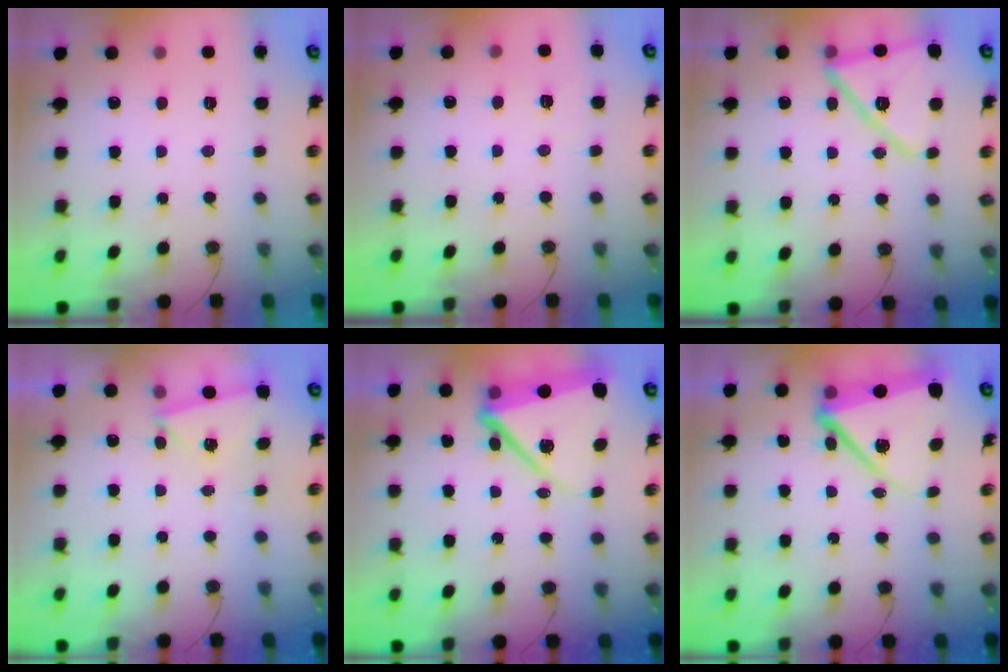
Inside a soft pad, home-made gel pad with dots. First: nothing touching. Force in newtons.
{"total": 2.4, "press": 2.2, "slide": 1.0}
{"total": 15.5, "press": 14.2, "slide": 6.4}
{"total": 2.6, "press": 1.9, "slide": 1.8}
{"total": 12.0, "press": 11.9, "slide": 1.5}
{"total": 11.1, "press": 11.0, "slide": 1.5}